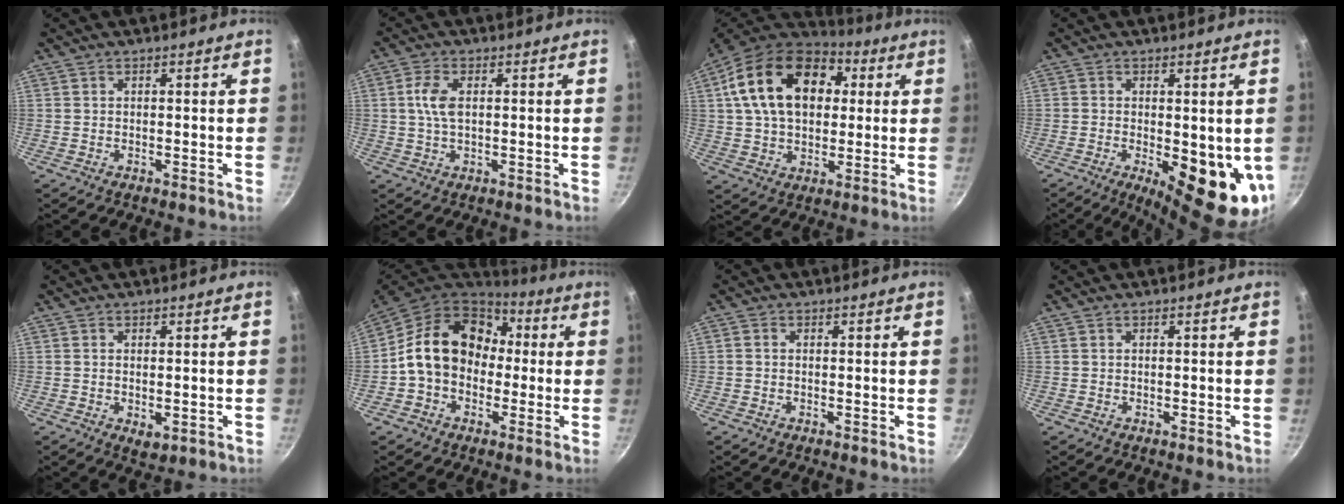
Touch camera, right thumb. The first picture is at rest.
{"total": 4.9, "force": [0.8, 2.5, 4.1], "torque": [-0.086, 0.007, 0.012]}
{"total": 21.9, "force": [5.7, 14.7, 15.2], "torque": [-0.238, 0.014, 0.085]}
{"total": 14.9, "force": [-2.5, 5.9, 13.5], "torque": [-0.157, -0.028, -0.022]}
{"total": 2.8, "force": [-0.4, 1.6, 2.3], "torque": [-0.034, -0.011, -0.002]}
{"total": 17.5, "force": [1.0, 13.8, 10.6], "torque": [-0.151, 0.048, 0.004]}
{"total": 0.7, "force": [-0.1, 0.6, 0.4], "torque": [-0.007, 0.004, -0.003]}
{"total": 0.0}